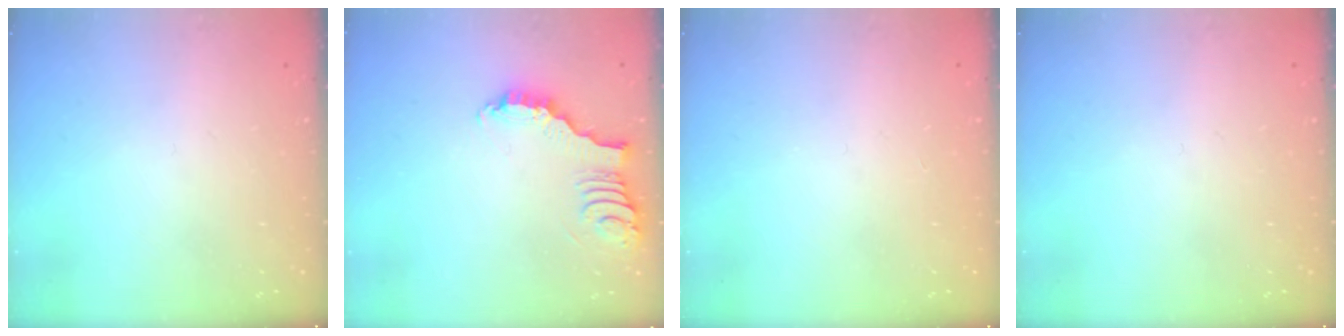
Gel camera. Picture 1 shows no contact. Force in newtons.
{"total": 3.9, "press": 3.9, "slide": 0.3}
{"total": 1.6, "press": 1.6, "slide": 0.2}
{"total": 0.0}